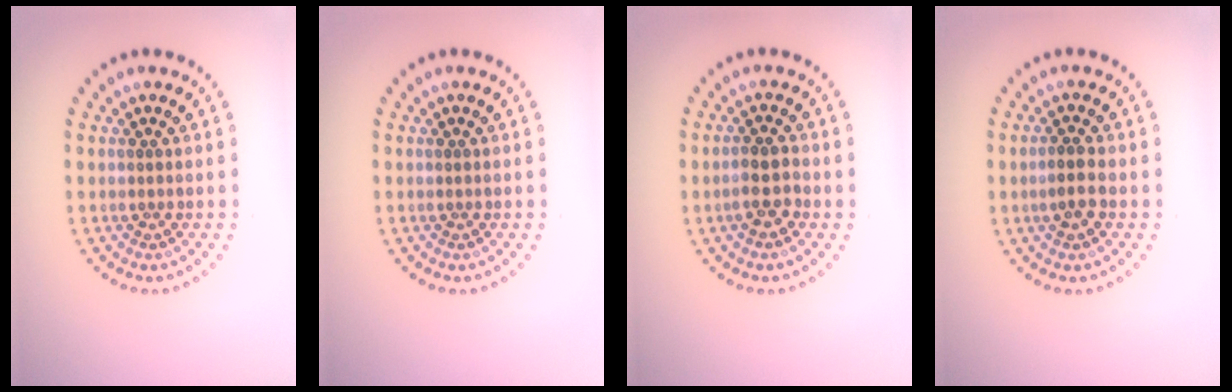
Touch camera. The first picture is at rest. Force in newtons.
{"total": 0.0}
{"total": 2.3, "press": 2.1, "slide": 1.0}
{"total": 1.9, "press": 1.9, "slide": 0.5}